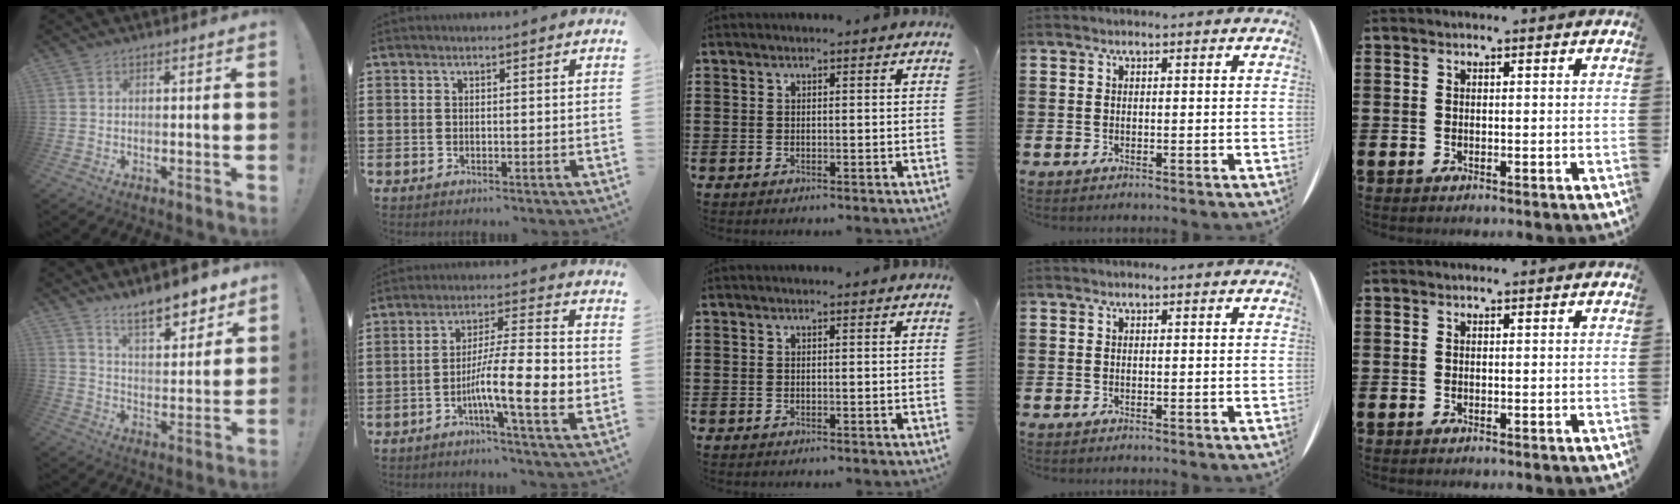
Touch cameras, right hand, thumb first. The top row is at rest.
{"thumb": {"total": 11.1, "force": [8.9, 3.7, 5.5], "torque": [-0.077, -0.062, 0.159]}, "index": {"total": 11.9, "force": [-3.6, 1.9, 11.2], "torque": [-0.201, -0.009, -0.067]}}